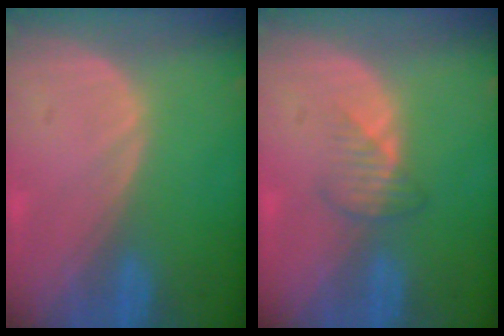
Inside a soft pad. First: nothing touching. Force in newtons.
{"total": 2.7, "press": 2.6, "slide": 0.7}